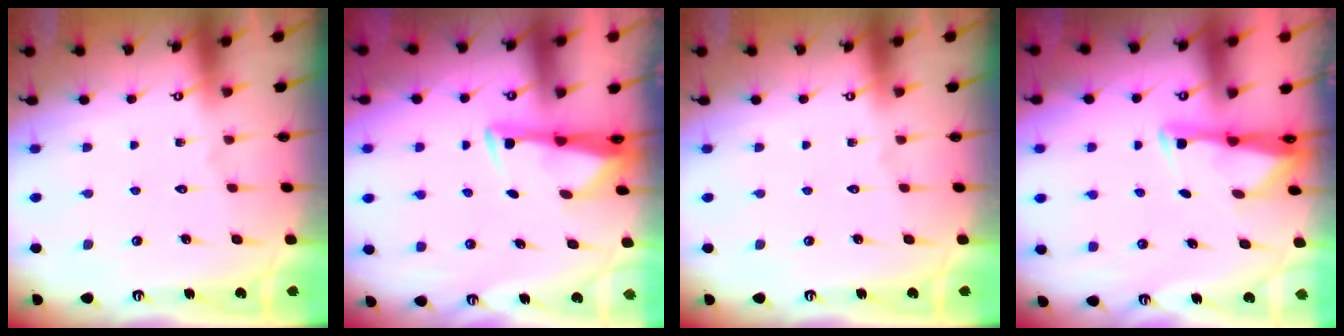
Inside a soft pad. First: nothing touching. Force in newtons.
{"total": 3.1, "press": 3.0, "slide": 0.9}
{"total": 0.0}
{"total": 2.6, "press": 2.6, "slide": 0.4}